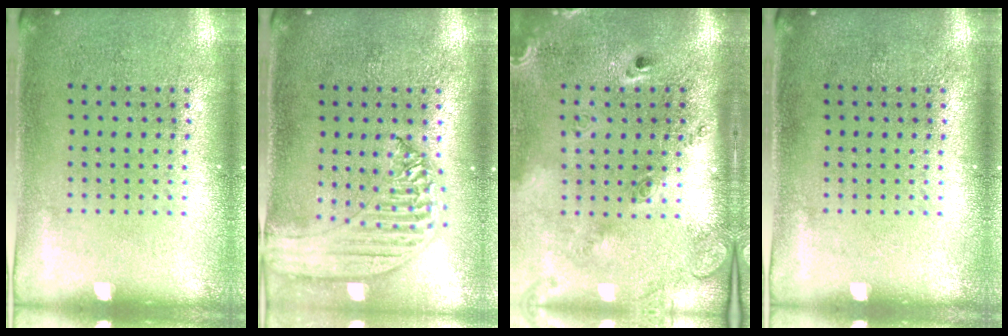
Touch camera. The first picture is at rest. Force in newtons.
{"total": 1.7, "press": 1.6, "slide": 0.5}
{"total": 2.9, "press": 2.0, "slide": 2.1}
{"total": 0.0}